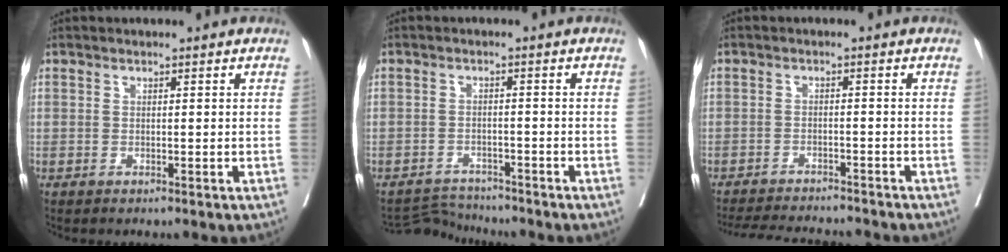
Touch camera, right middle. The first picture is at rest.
{"total": 3.9, "force": [-3.6, -0.4, -1.3], "torque": [0.020, -0.006, -0.062]}
{"total": 11.1, "force": [-10.5, 1.2, 3.3], "torque": [-0.055, -0.008, -0.147]}